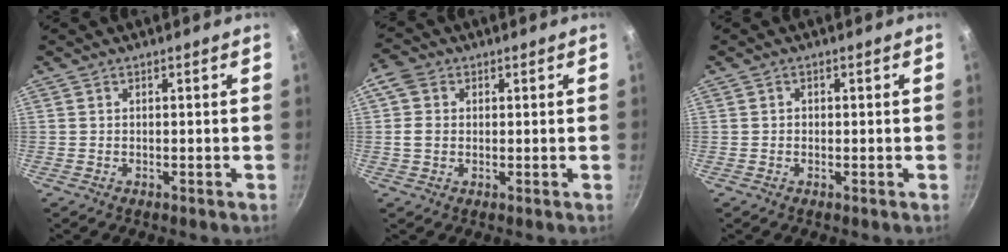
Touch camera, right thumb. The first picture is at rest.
{"total": 4.6, "force": [0.4, 3.7, 2.6], "torque": [-0.039, 0.005, -0.002]}
{"total": 1.2, "force": [-0.2, 1.1, 0.4], "torque": [-0.004, 0.003, -0.007]}